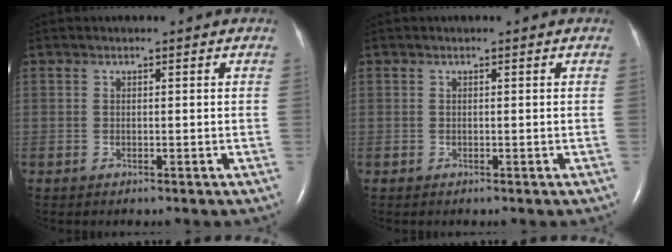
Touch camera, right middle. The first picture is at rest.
{"total": 0.0}